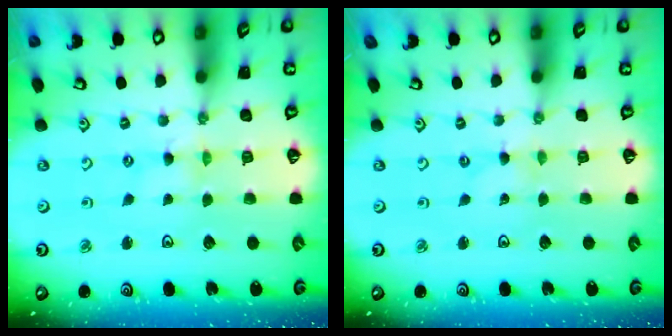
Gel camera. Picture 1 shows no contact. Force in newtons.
{"total": 0.0}